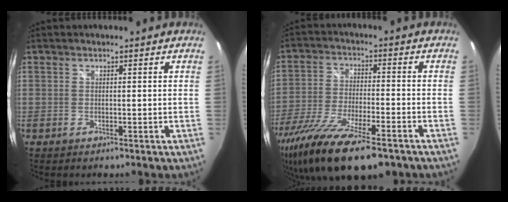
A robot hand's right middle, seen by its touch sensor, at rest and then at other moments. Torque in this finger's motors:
{"motor_torque": [1.10, -1.04, 0.78, 0.21]}